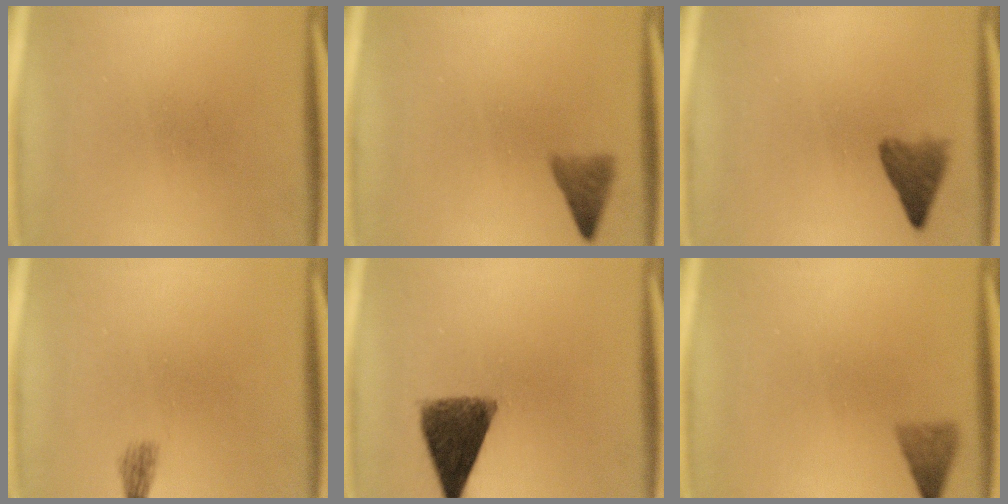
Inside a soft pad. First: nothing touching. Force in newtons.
{"total": 2.6}
{"total": 3.5}
{"total": 1.4}
{"total": 9.3}
{"total": 2.5}